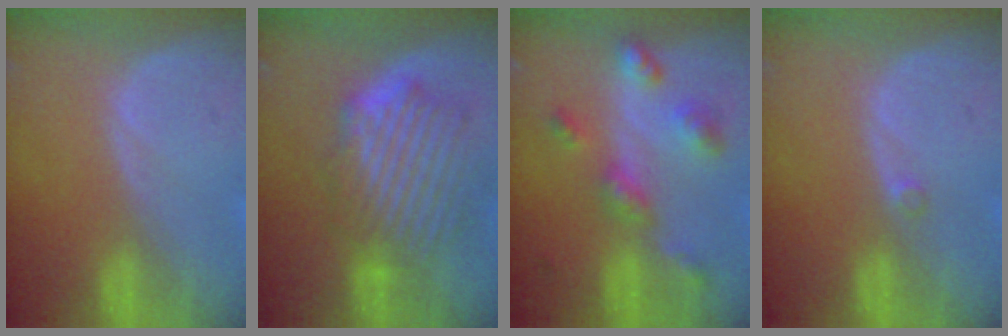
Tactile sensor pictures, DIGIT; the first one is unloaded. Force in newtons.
{"total": 9.1, "press": 8.3, "slide": 3.7}
{"total": 6.8, "press": 6.0, "slide": 3.2}
{"total": 1.0, "press": 0.8, "slide": 0.5}